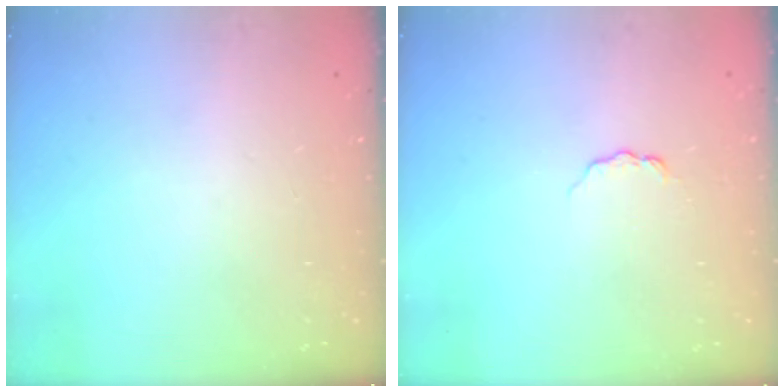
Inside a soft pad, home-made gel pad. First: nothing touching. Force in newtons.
{"total": 3.8, "press": 3.8, "slide": 0.4}